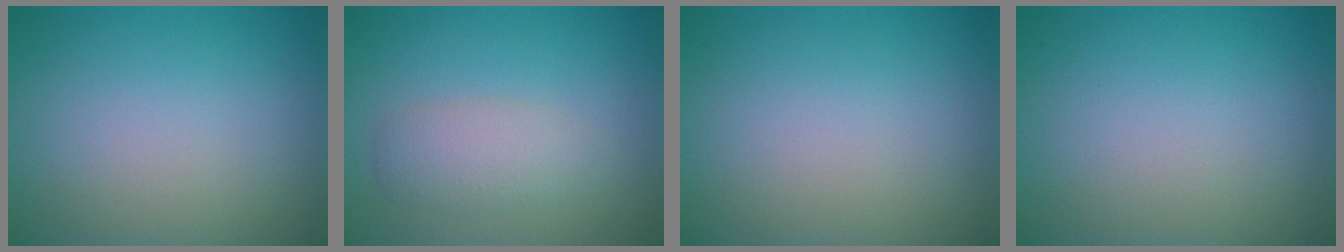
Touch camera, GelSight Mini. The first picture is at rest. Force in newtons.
{"total": 2.8, "press": 2.8, "slide": 0.2}
{"total": 0.0}
{"total": 0.0}